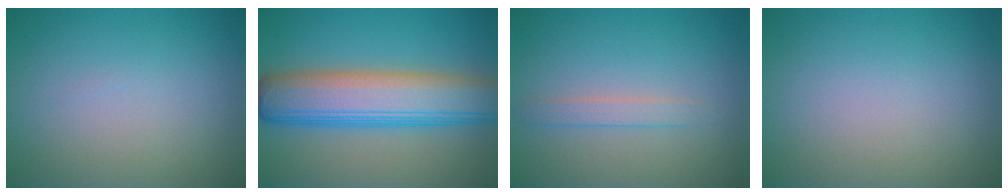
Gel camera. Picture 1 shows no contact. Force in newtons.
{"total": 9.7, "press": 9.7, "slide": 0.4}
{"total": 1.5, "press": 1.5, "slide": 0.1}
{"total": 0.0}